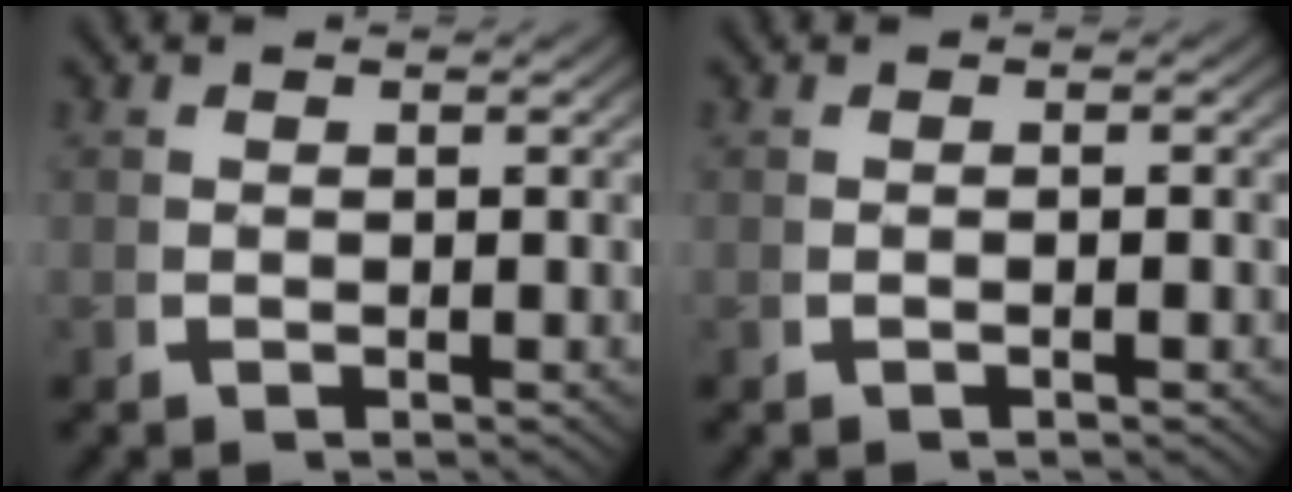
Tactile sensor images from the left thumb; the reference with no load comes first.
{"total": 0.7, "force": [-0.3, -0.1, 0.6], "torque": [-0.014, 0.010, -0.007]}